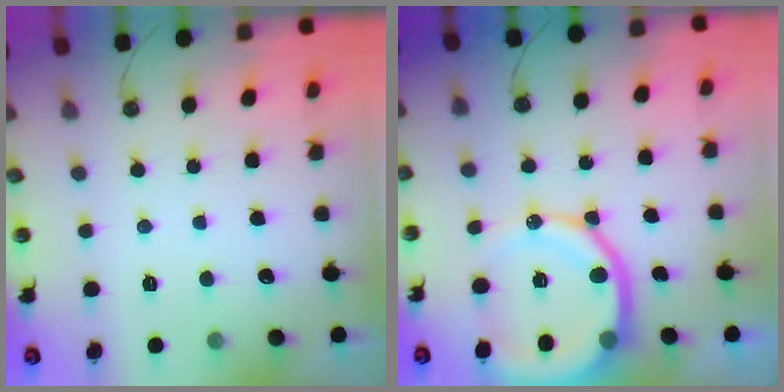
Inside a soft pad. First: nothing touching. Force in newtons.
{"total": 15.4, "press": 15.2, "slide": 2.1}